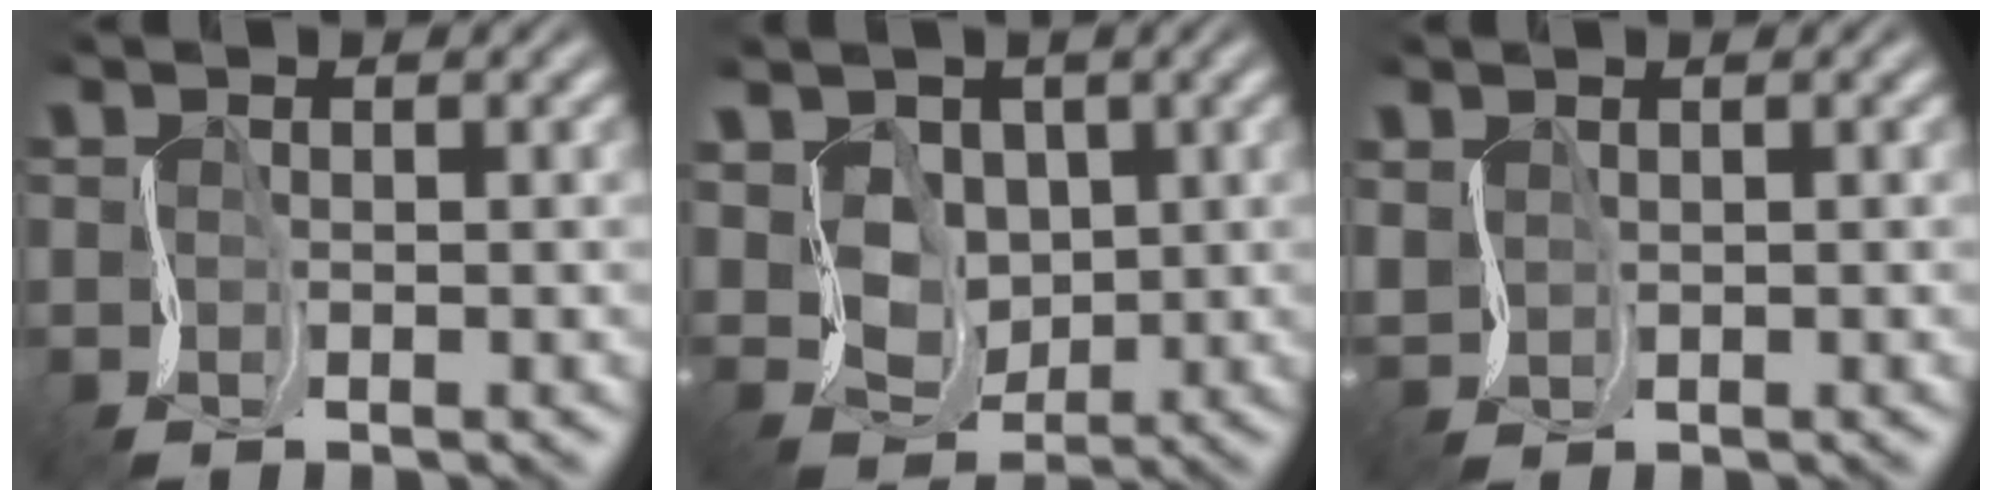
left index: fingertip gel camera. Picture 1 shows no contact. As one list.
[{"total": 4.2, "force": [2.0, 3.4, 1.4], "torque": [-0.047, -0.001, 0.048]}, {"total": 1.3, "force": [1.2, 0.5, -0.3], "torque": [0.002, 0.006, 0.025]}]